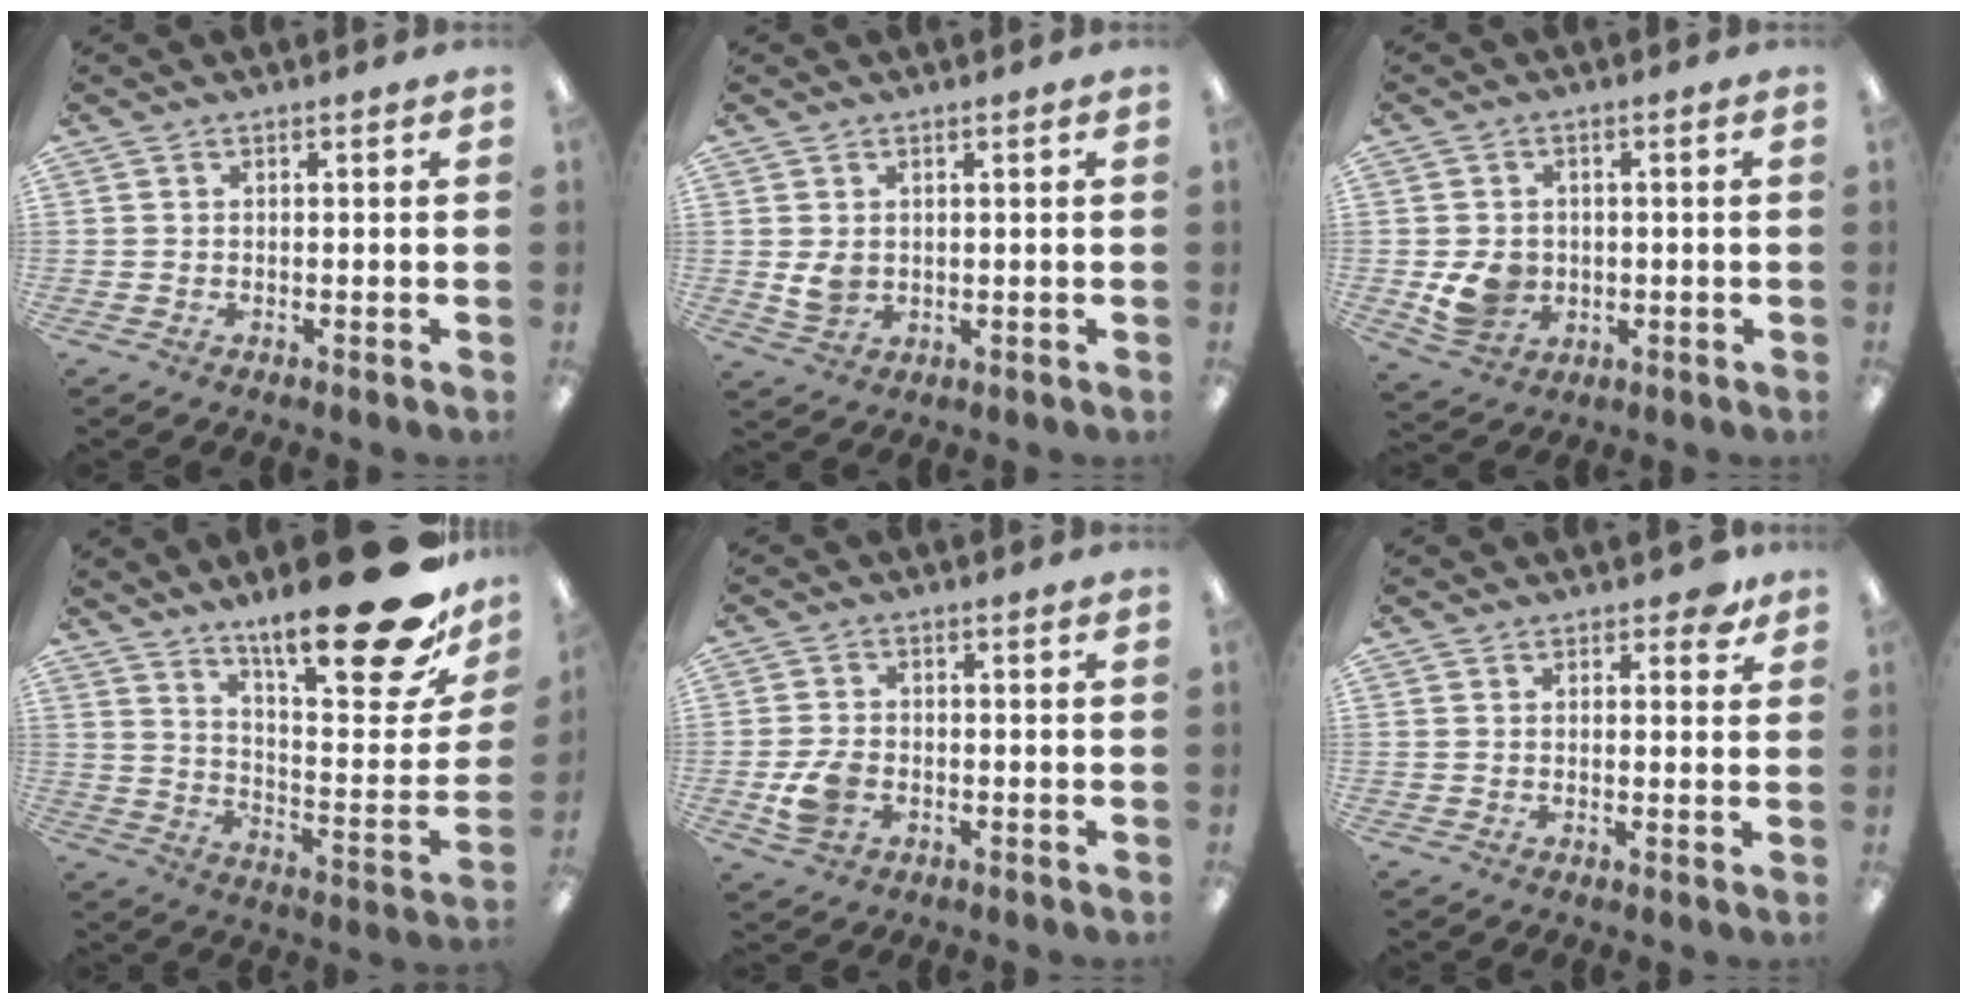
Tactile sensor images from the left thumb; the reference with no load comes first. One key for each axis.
{"total": 3.6, "fx": 1.0, "fy": 2.8, "fz": 2.1, "tx": -0.038, "ty": -0.009, "tz": 0.012}
{"total": 7.0, "fx": -0.5, "fy": 6.2, "fz": 3.2, "tx": -0.051, "ty": 0.007, "tz": -0.006}
{"total": 26.6, "fx": 17.9, "fy": 6.5, "fz": 18.6, "tx": -0.266, "ty": -0.123, "tz": 0.289}
{"total": 6.0, "fx": -1.6, "fy": 4.3, "fz": 3.9, "tx": -0.080, "ty": 0.001, "tz": -0.031}
{"total": 3.1, "fx": 2.0, "fy": 1.7, "fz": 1.7, "tx": -0.013, "ty": -0.003, "tz": 0.030}